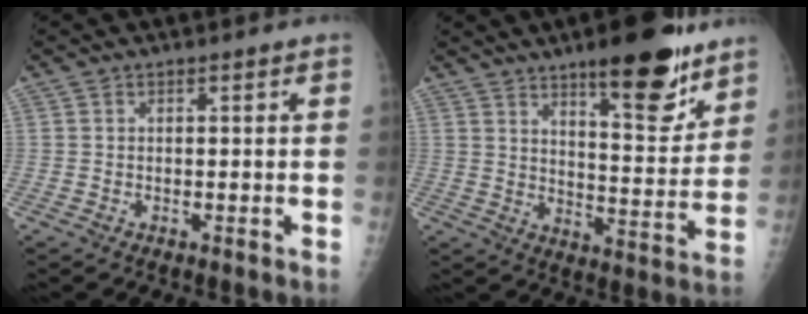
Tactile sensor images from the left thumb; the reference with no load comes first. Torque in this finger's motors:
{"motor_torque": [1.95, 0.78, 1.08, -1.13, 0.31]}